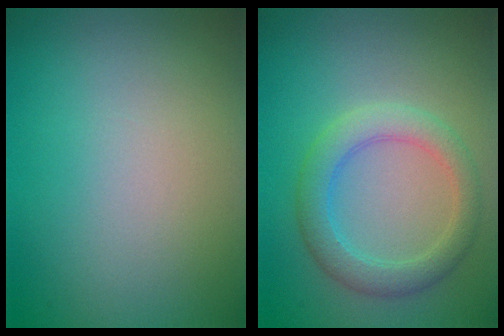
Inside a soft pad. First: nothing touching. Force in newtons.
{"total": 3.5, "press": 3.5, "slide": 0.2}